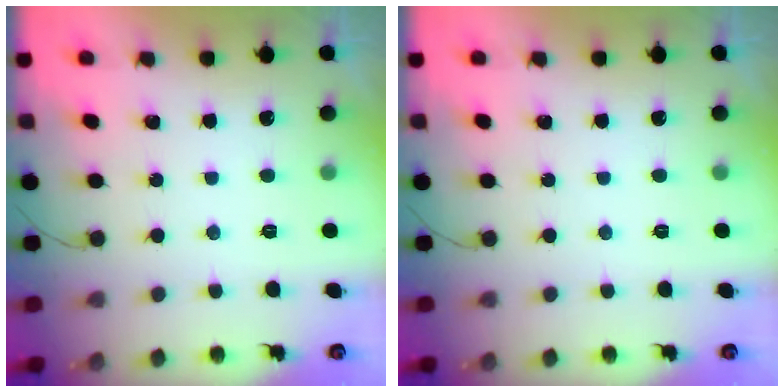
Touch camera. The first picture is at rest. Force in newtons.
{"total": 0.0}